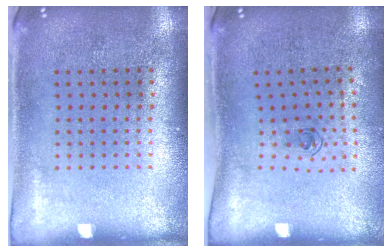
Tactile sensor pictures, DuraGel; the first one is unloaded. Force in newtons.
{"total": 0.6, "press": 0.4, "slide": 0.5}